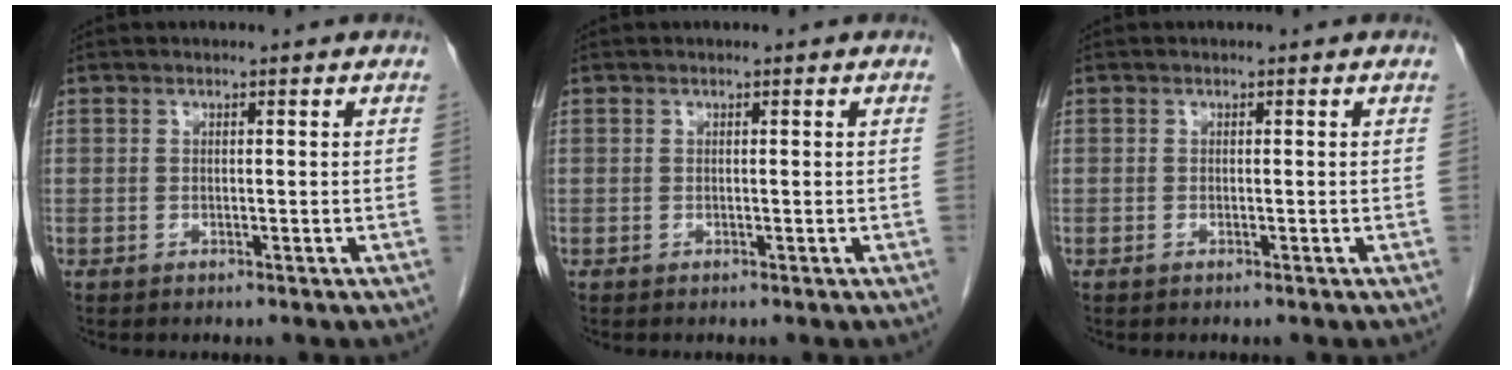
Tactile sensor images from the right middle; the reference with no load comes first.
{"total": 0.0}
{"total": 0.0}